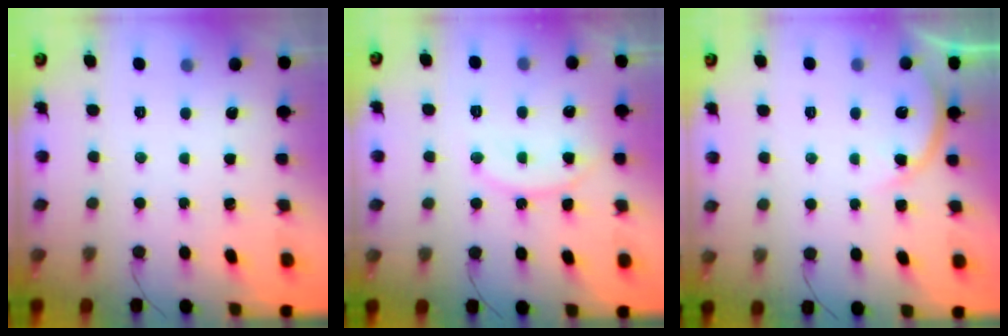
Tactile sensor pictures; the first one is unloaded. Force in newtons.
{"total": 11.7, "press": 11.7, "slide": 0.7}
{"total": 4.8, "press": 4.7, "slide": 0.6}